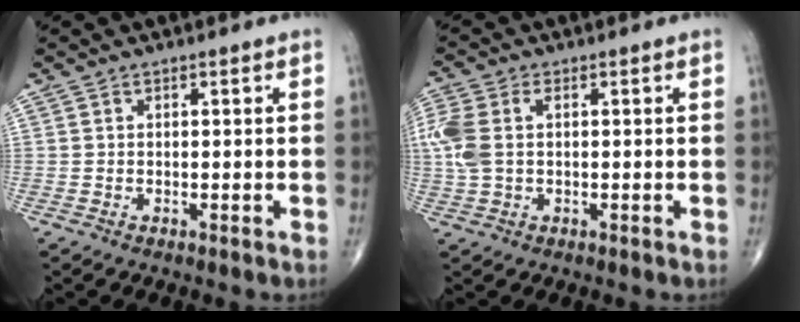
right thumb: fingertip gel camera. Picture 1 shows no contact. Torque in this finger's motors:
{"motor_torque": [1.10, 1.09, 0.90, 0.30, 0.07]}